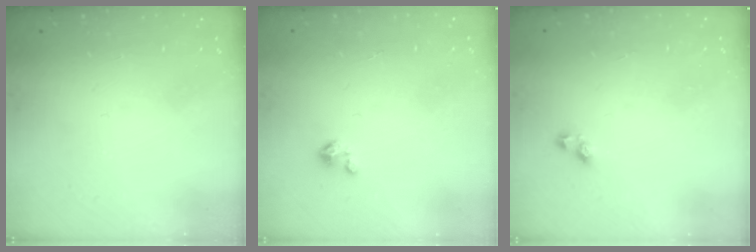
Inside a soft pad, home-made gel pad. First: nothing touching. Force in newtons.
{"total": 1.8, "press": 1.8, "slide": 0.2}
{"total": 2.4, "press": 2.1, "slide": 1.2}